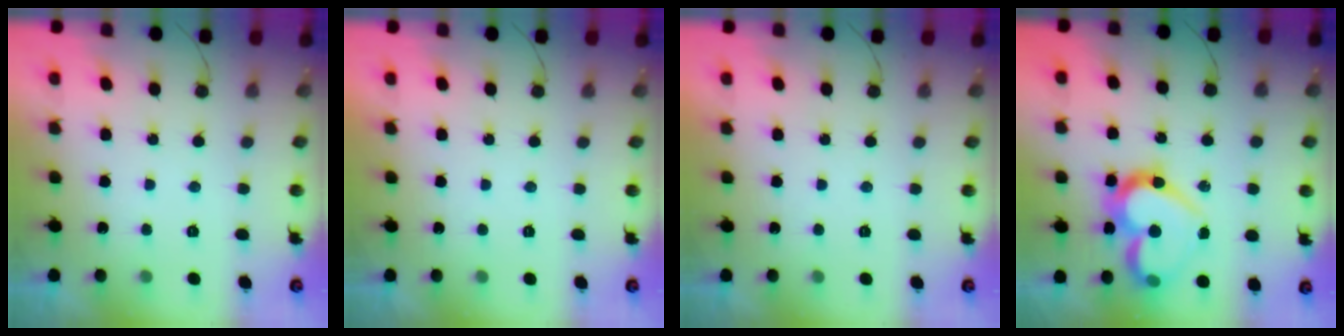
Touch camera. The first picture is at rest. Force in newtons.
{"total": 1.7, "press": 1.7, "slide": 0.1}
{"total": 1.7, "press": 1.7, "slide": 0.1}
{"total": 18.1, "press": 18.0, "slide": 1.8}